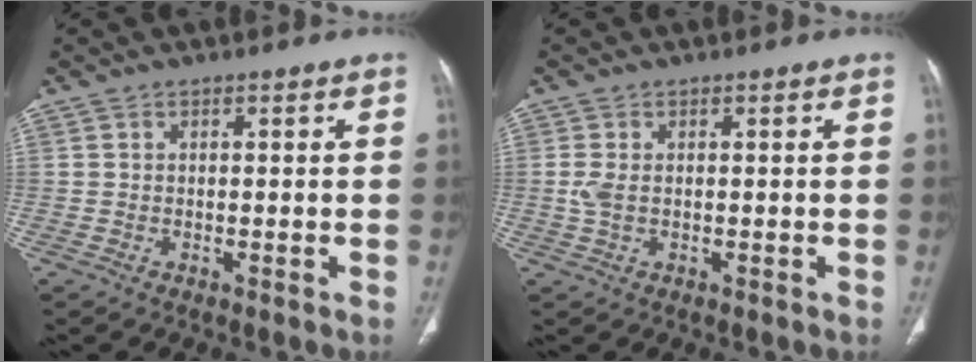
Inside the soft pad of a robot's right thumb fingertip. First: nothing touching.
{"total": 2.4, "force": [-0.1, 1.2, 2.1], "torque": [-0.061, 0.002, 0.000]}